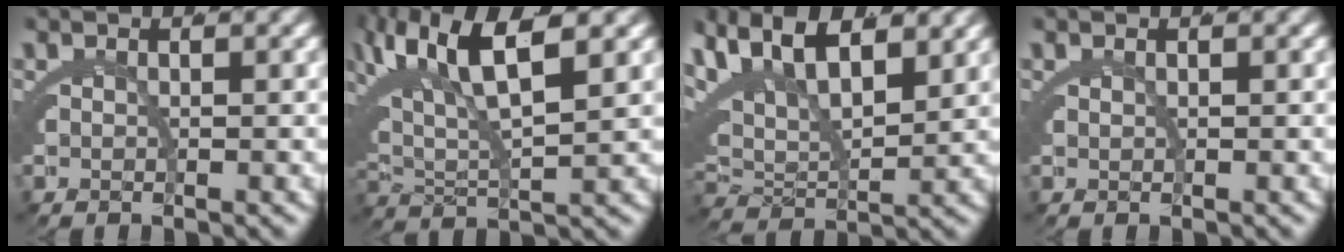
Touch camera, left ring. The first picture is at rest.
{"total": 9.8, "force": [4.4, 4.9, 7.3], "torque": [-0.158, 0.004, 0.074]}
{"total": 11.2, "force": [4.4, 7.5, 7.1], "torque": [-0.155, 0.007, 0.063]}
{"total": 0.6, "force": [0.3, -0.6, 0.1], "torque": [-0.001, -0.003, 0.009]}